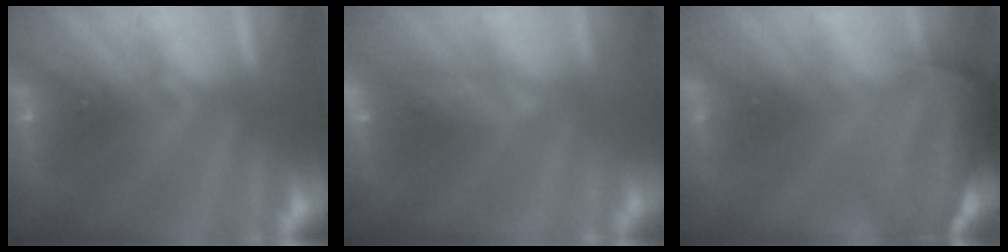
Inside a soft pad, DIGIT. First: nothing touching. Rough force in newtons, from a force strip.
{"total": 6.4}
{"total": 7.2}